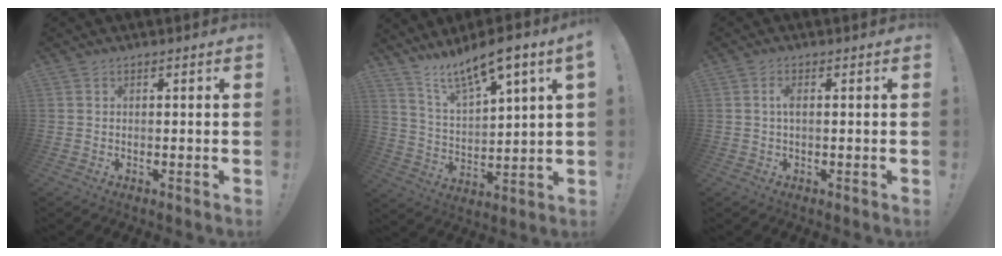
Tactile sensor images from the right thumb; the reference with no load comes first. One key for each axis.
{"total": 10.1, "fx": 8.7, "fy": 1.3, "fz": 5.1, "tx": -0.102, "ty": -0.064, "tz": 0.148}
{"total": 2.1, "fx": 0.0, "fy": 0.7, "fz": 2.0, "tx": -0.032, "ty": 0.002, "tz": -0.004}